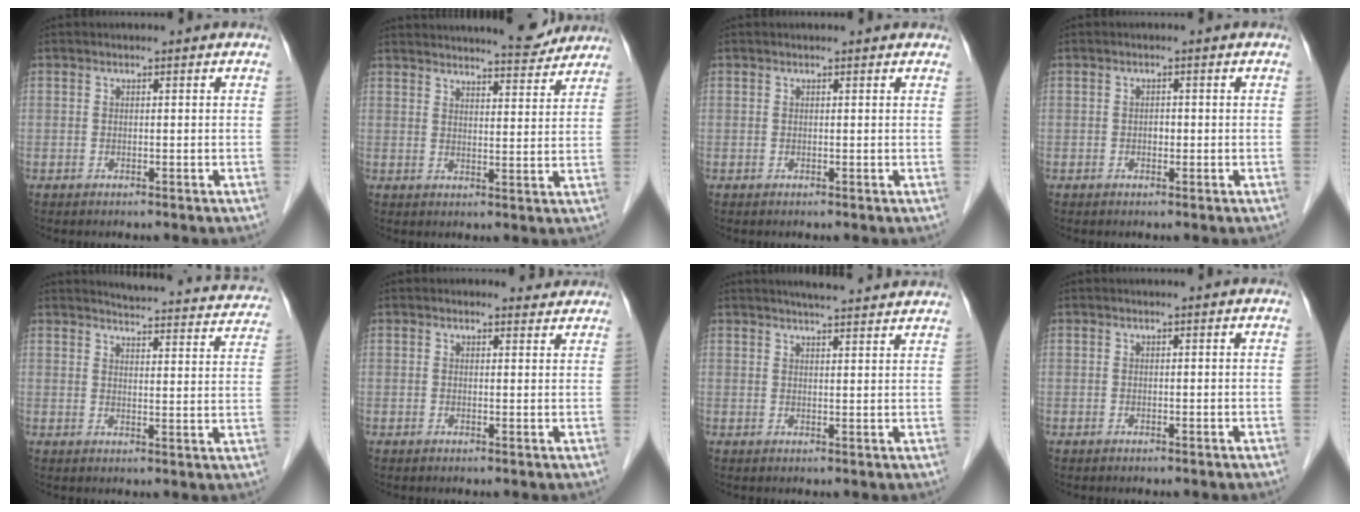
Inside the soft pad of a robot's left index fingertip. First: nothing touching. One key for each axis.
{"total": 12.4, "fx": 11.9, "fy": 2.3, "fz": 2.8, "tx": -0.022, "ty": 0.007, "tz": 0.148}
{"total": 2.2, "fx": 2.0, "fy": 0.6, "fz": 0.8, "tx": -0.013, "ty": 0.016, "tz": 0.016}
{"total": 1.0, "fx": -0.2, "fy": 0.7, "fz": 0.7, "tx": -0.011, "ty": 0.003, "tz": -0.004}
{"total": 19.1, "fx": 18.3, "fy": 2.8, "fz": 4.8, "tx": -0.048, "ty": -0.044, "tz": 0.198}
{"total": 2.1, "fx": 1.8, "fy": 1.0, "fz": 0.2, "tx": -0.005, "ty": 0.004, "tz": 0.017}
{"total": 9.1, "fx": 8.2, "fy": 0.8, "fz": 3.7, "tx": -0.051, "ty": 0.021, "tz": 0.096}
{"total": 0.0}